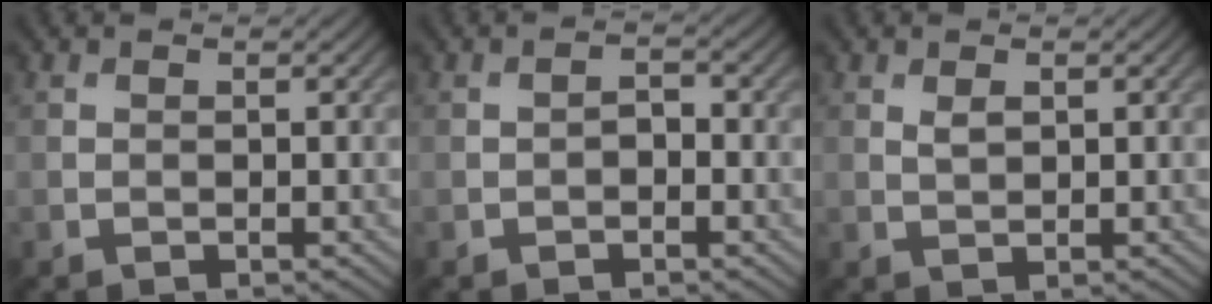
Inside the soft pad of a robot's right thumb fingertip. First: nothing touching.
{"total": 1.3, "force": [-0.5, 0.7, 0.9], "torque": [-0.014, 0.004, -0.014]}
{"total": 1.3, "force": [0.6, 0.6, 1.0], "torque": [-0.023, -0.003, 0.015]}